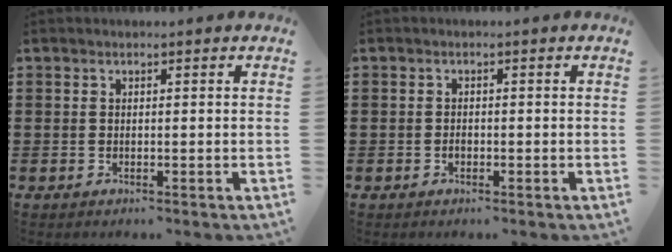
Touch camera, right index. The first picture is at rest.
{"total": 0.9, "force": [-0.4, 0.6, 0.6], "torque": [-0.013, -0.002, -0.008]}